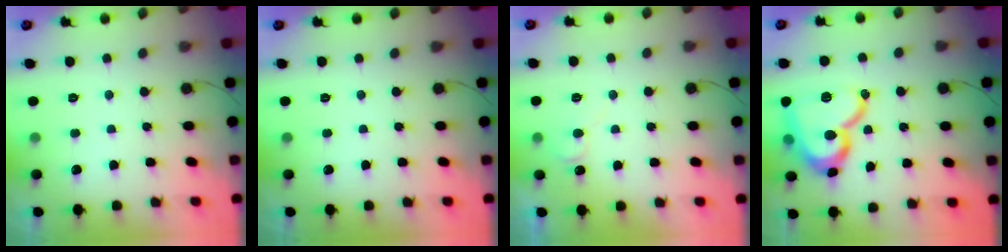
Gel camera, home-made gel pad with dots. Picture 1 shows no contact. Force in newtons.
{"total": 0.0}
{"total": 5.1, "press": 5.0, "slide": 0.5}
{"total": 19.7, "press": 19.6, "slide": 1.7}